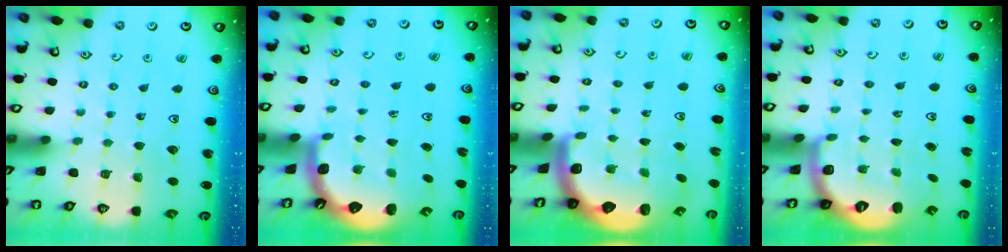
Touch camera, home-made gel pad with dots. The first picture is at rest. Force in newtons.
{"total": 1.4, "press": 1.4, "slide": 0.1}
{"total": 2.8, "press": 2.4, "slide": 1.4}
{"total": 2.8, "press": 1.9, "slide": 2.0}